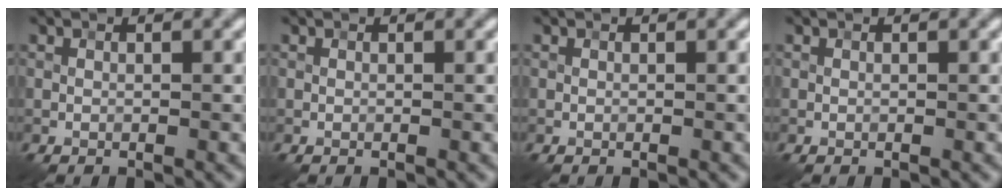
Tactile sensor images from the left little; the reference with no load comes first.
{"total": 0.0}
{"total": 0.0}
{"total": 0.0}